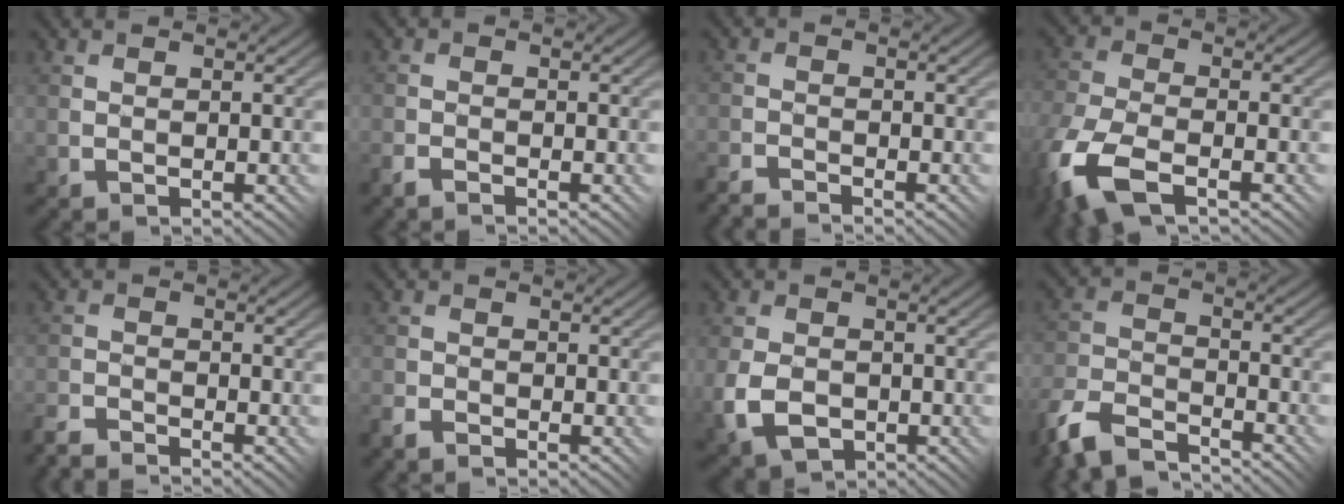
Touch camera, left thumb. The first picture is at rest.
{"total": 2.2, "force": [-1.8, 0.7, 1.0], "torque": [-0.024, 0.000, -0.042]}
{"total": 3.1, "force": [-3.0, 0.4, 0.6], "torque": [-0.012, 0.001, -0.065]}
{"total": 10.8, "force": [-6.2, 5.3, 7.1], "torque": [-0.188, -0.036, -0.114]}
{"total": 3.9, "force": [-3.8, 0.6, 0.9], "torque": [-0.018, -0.001, -0.083]}
{"total": 2.6, "force": [-2.1, 1.3, 0.9], "torque": [-0.026, -0.001, -0.048]}
{"total": 6.4, "force": [-2.2, 4.4, 4.0], "torque": [-0.101, -0.019, -0.040]}
{"total": 8.8, "force": [-7.5, 2.8, 3.5], "torque": [-0.082, -0.003, -0.159]}